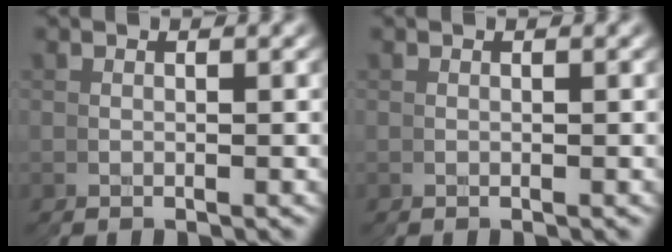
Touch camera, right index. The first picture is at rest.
{"total": 0.0}